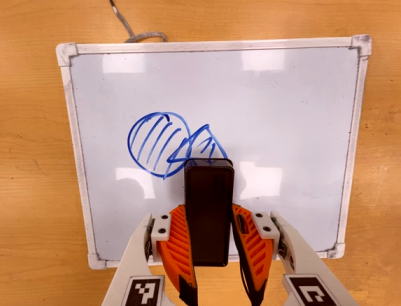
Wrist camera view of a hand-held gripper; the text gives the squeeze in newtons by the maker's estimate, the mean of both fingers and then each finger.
{"total": 5.0, "left": 3.6, "right": 6.4}